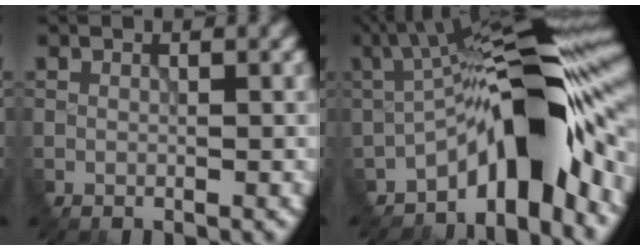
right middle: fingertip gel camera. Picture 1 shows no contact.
{"total": 11.9, "force": [-4.6, 3.7, 10.4], "torque": [-0.139, 0.017, -0.088]}